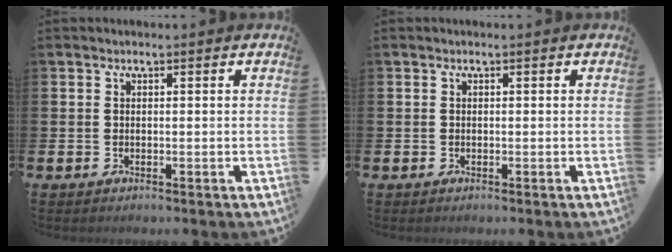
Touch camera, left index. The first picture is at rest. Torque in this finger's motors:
{"motor_torque": [-0.17, 0.28, -0.08, -0.01]}